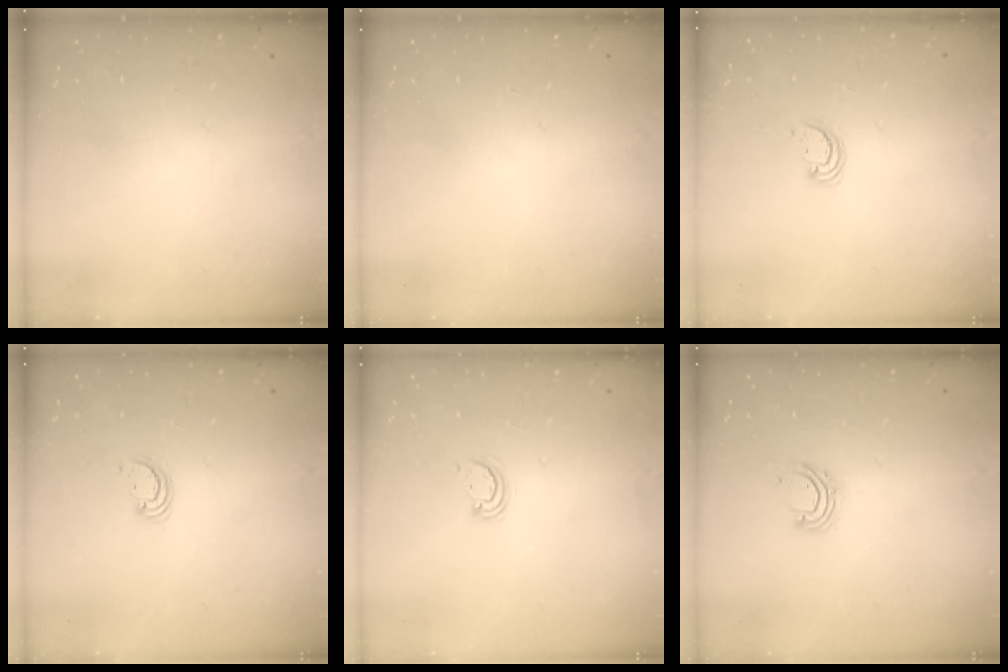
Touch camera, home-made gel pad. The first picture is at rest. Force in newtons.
{"total": 0.0}
{"total": 2.6, "press": 2.6, "slide": 0.2}
{"total": 2.6, "press": 2.6, "slide": 0.2}
{"total": 2.5, "press": 2.5, "slide": 0.3}
{"total": 5.6, "press": 5.6, "slide": 0.4}